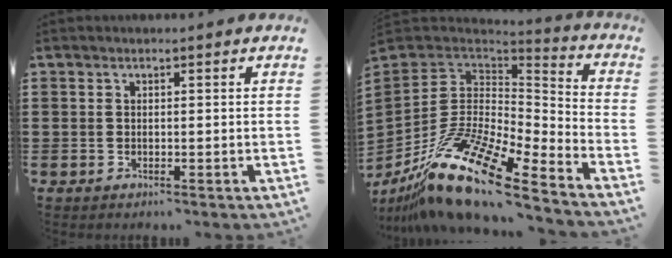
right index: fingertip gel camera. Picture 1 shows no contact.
{"total": 17.7, "force": [-11.9, 4.8, 12.1], "torque": [-0.258, 0.023, -0.221]}